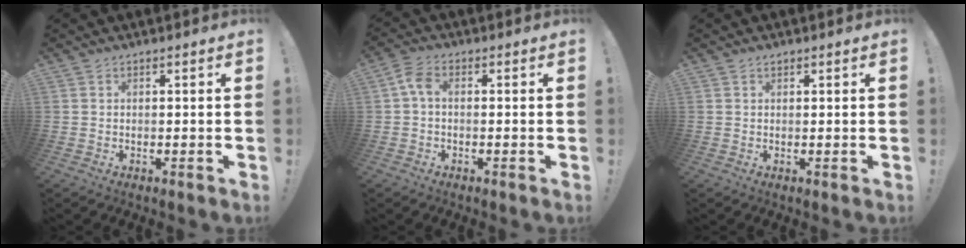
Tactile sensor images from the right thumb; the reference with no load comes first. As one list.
[{"total": 4.2, "force": [0.1, 2.2, 3.5], "torque": [-0.072, 0.008, 0.002]}, {"total": 0.6, "force": [0.4, 0.3, 0.2], "torque": [-0.003, 0.000, 0.008]}]